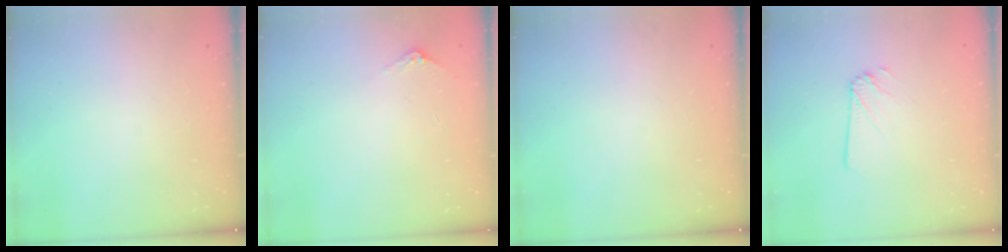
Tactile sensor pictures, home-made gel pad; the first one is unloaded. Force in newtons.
{"total": 3.2, "press": 3.2, "slide": 0.2}
{"total": 0.0}
{"total": 2.1, "press": 2.1, "slide": 0.1}